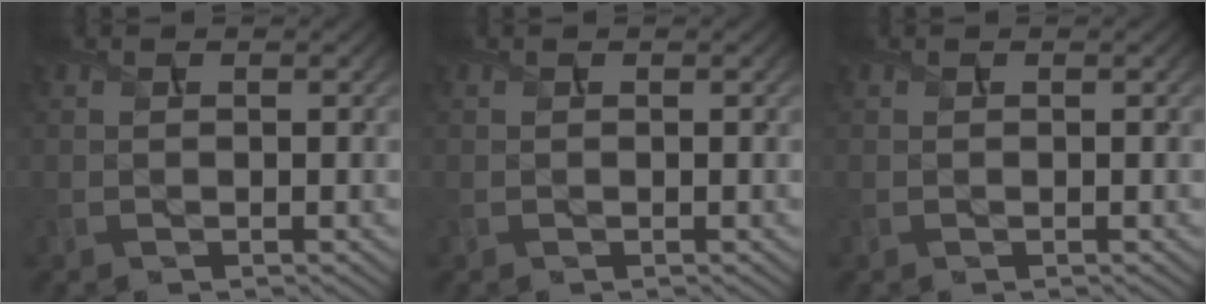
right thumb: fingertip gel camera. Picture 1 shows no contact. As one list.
[{"total": 0.0}, {"total": 0.0}]